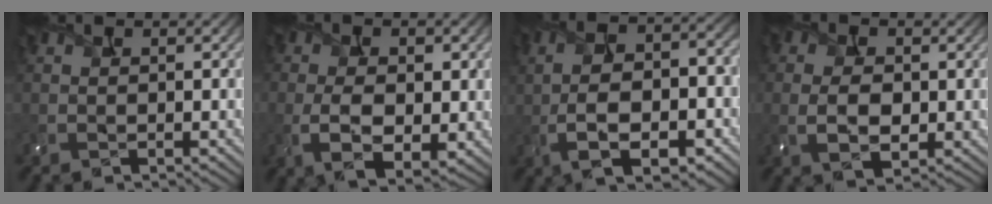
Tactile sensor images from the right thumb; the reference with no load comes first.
{"total": 7.0, "force": [-0.9, 3.7, 5.8], "torque": [-0.113, -0.012, -0.013]}
{"total": 11.4, "force": [-2.9, 4.7, 9.9], "torque": [-0.188, -0.003, -0.044]}
{"total": 5.4, "force": [-0.3, 3.3, 4.3], "torque": [-0.084, 0.001, -0.015]}